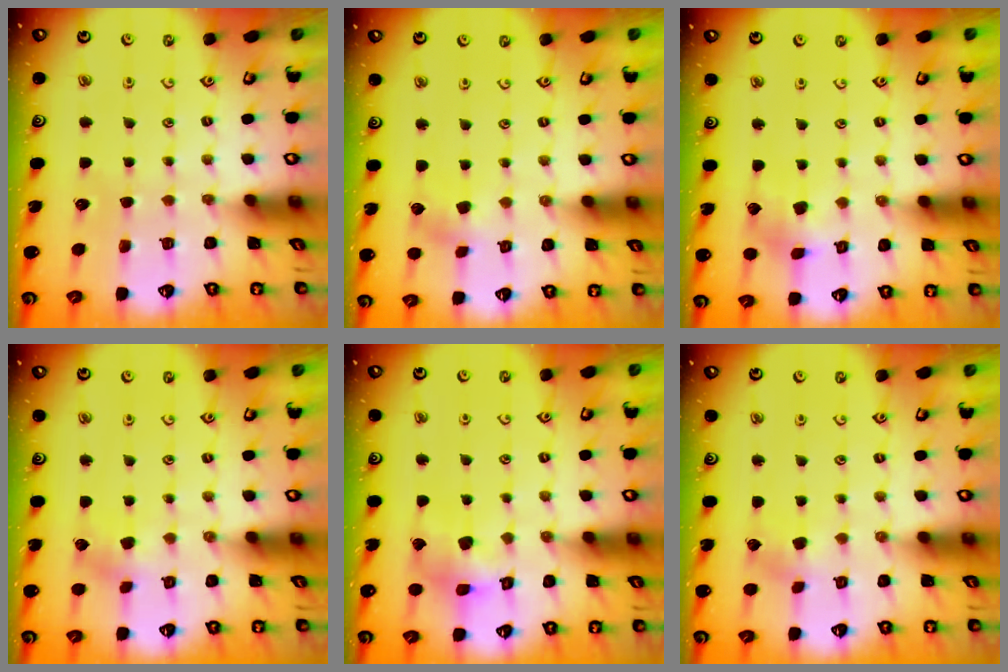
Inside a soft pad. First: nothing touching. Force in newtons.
{"total": 2.5, "press": 2.5, "slide": 0.4}
{"total": 5.2, "press": 5.2, "slide": 0.5}
{"total": 2.7, "press": 2.7, "slide": 0.4}
{"total": 11.4, "press": 11.3, "slide": 1.4}
{"total": 2.2, "press": 2.2, "slide": 0.3}